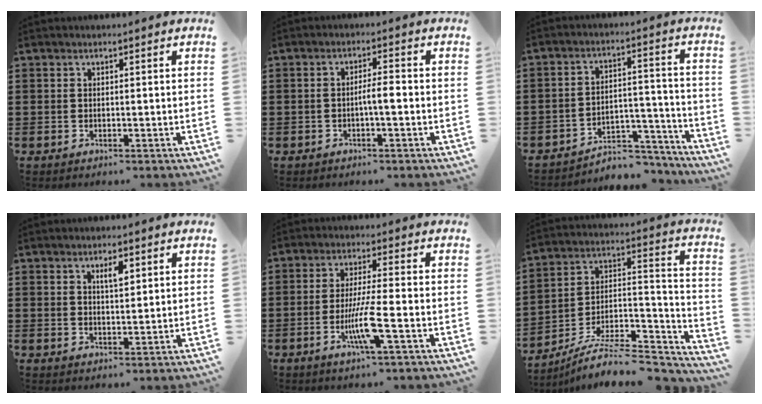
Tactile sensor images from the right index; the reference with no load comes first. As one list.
[{"total": 2.8, "force": [-0.8, 0.5, 2.7], "torque": [-0.048, 0.004, -0.016]}, {"total": 5.5, "force": [-5.0, 1.7, 1.6], "torque": [-0.025, 0.016, -0.100]}, {"total": 2.6, "force": [1.4, 0.8, 2.1], "torque": [-0.029, -0.003, 0.019]}, {"total": 7.2, "force": [-2.5, 0.5, 6.7], "torque": [-0.138, -0.017, -0.051]}, {"total": 8.4, "force": [-6.9, 2.3, 4.2], "torque": [-0.067, 0.009, -0.133]}]